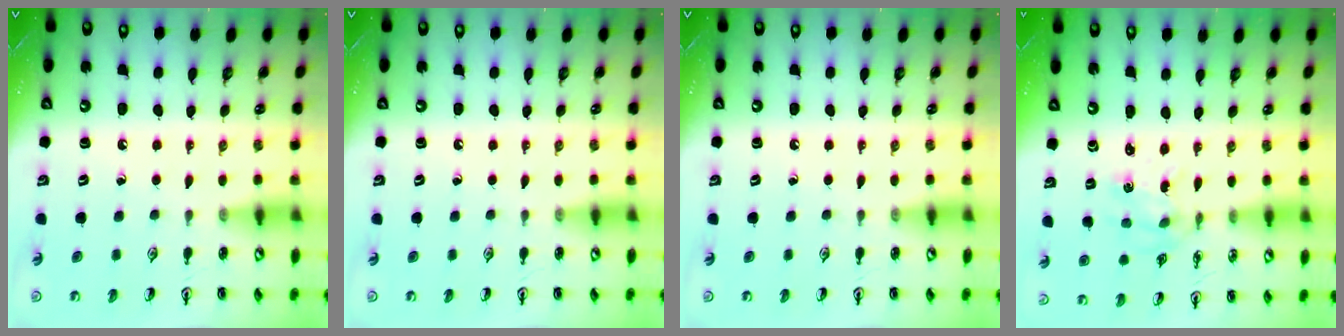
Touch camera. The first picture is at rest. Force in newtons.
{"total": 0.0}
{"total": 0.0}
{"total": 1.1, "press": 1.0, "slide": 0.4}